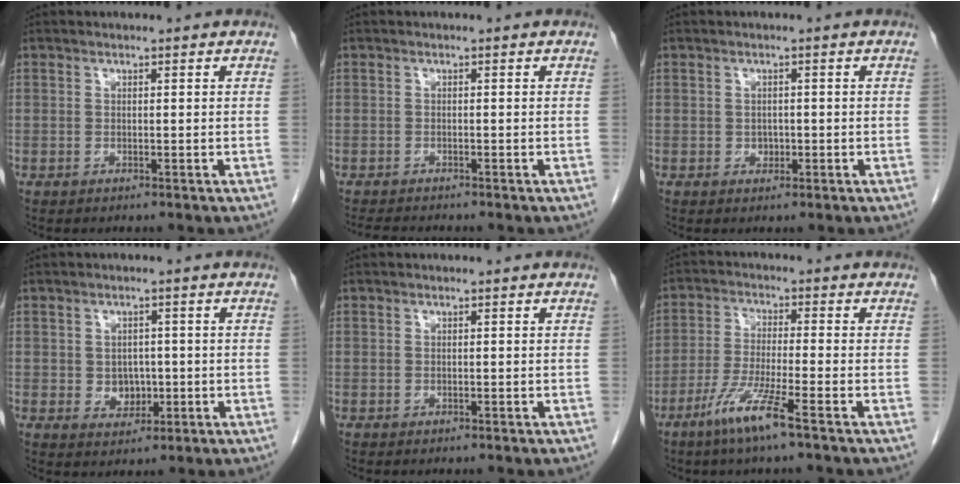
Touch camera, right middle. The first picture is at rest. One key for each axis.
{"total": 3.1, "fx": -2.9, "fy": 0.1, "fz": 1.0, "tx": -0.015, "ty": -0.012, "tz": -0.048}
{"total": 1.1, "fx": -0.2, "fy": 1.0, "fz": 0.6, "tx": -0.009, "ty": 0.002, "tz": 0.001}
{"total": 3.5, "fx": -0.3, "fy": 2.9, "fz": 2.0, "tx": -0.024, "ty": 0.004, "tz": 0.005}
{"total": 0.0}
{"total": 7.4, "fx": -4.4, "fy": -0.6, "fz": 5.9, "tx": -0.121, "ty": -0.018, "tz": -0.088}